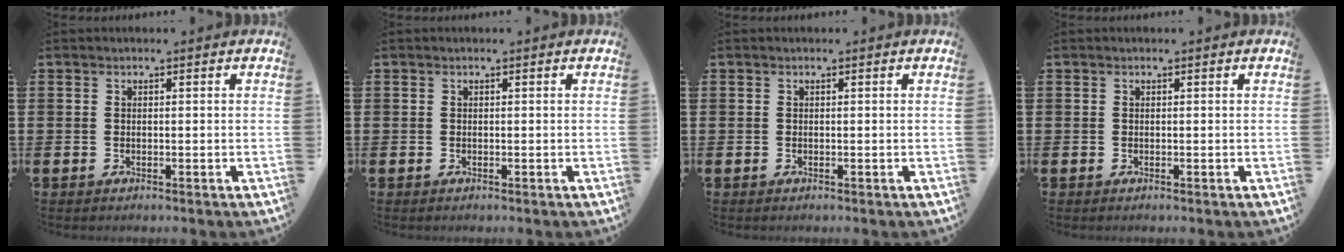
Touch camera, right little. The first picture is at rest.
{"total": 0.0}
{"total": 0.0}
{"total": 0.0}